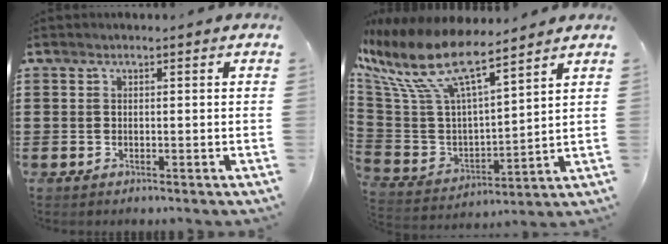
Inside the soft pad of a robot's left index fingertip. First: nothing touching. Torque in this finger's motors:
{"motor_torque": [2.14, 0.00, 1.05, 0.21]}